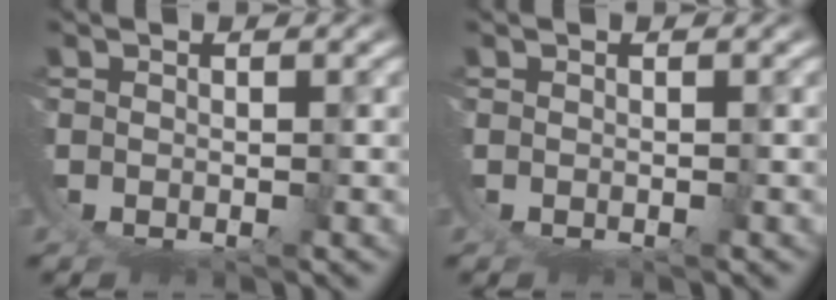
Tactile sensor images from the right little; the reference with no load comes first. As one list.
[{"total": 0.0}]